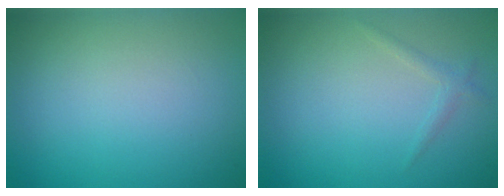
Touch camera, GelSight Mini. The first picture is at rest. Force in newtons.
{"total": 0.9, "press": 0.9, "slide": 0.1}